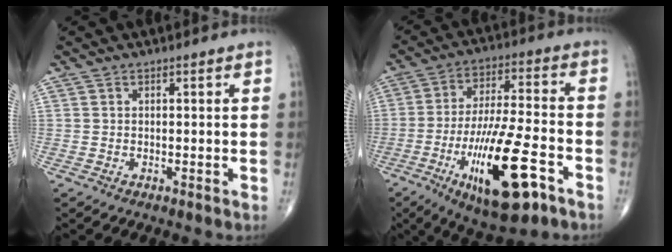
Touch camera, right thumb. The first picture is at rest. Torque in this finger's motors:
{"motor_torque": [2.78, 2.23, 1.95, -0.80, 0.21]}